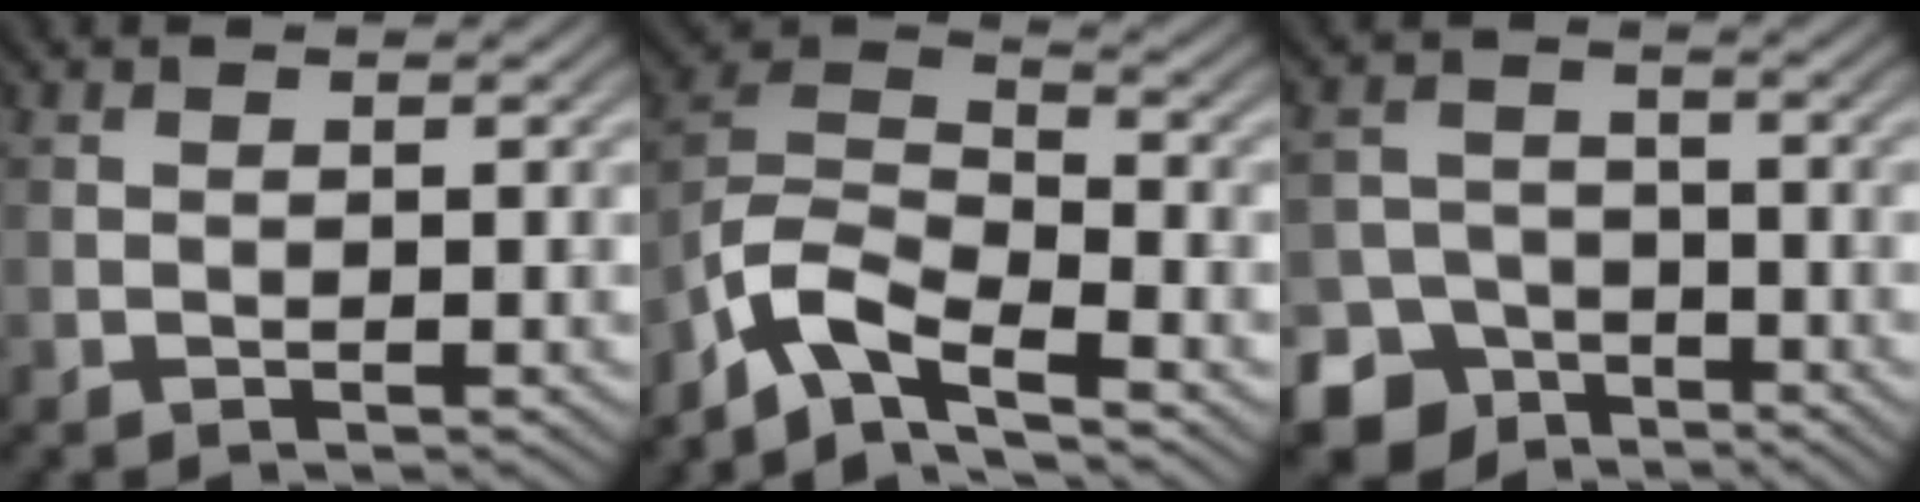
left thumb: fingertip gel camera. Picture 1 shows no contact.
{"total": 8.5, "force": [-6.2, 2.7, 5.1], "torque": [-0.106, -0.002, -0.145]}
{"total": 8.8, "force": [-5.9, 6.2, 2.4], "torque": [-0.048, -0.023, -0.112]}